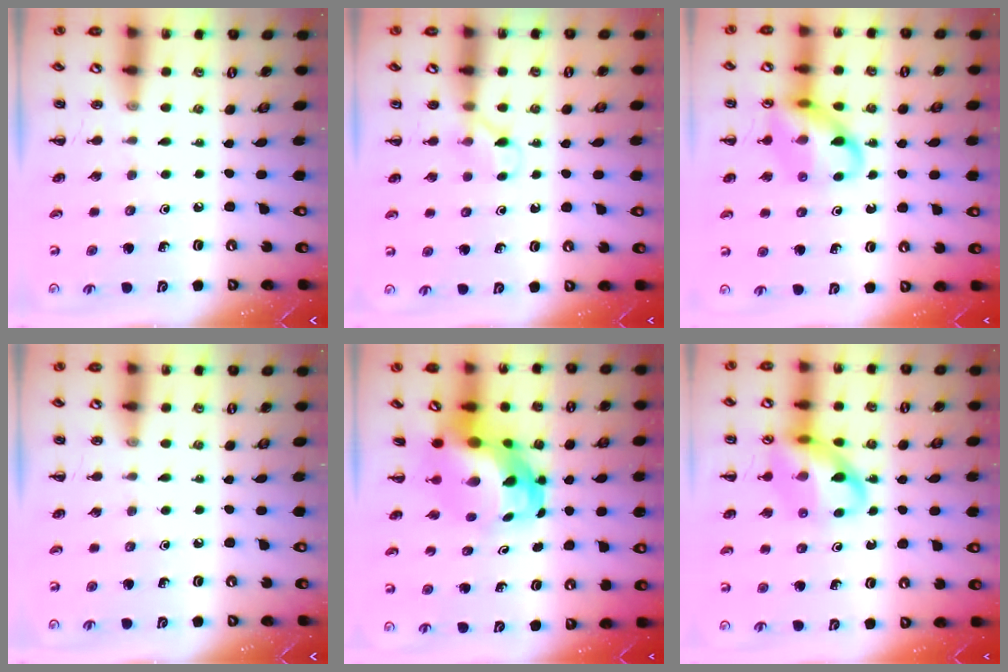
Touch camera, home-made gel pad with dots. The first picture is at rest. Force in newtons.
{"total": 3.3, "press": 3.2, "slide": 1.0}
{"total": 12.5, "press": 12.5, "slide": 1.2}
{"total": 0.0}
{"total": 7.1, "press": 6.9, "slide": 1.9}
{"total": 13.0, "press": 12.8, "slide": 2.4}